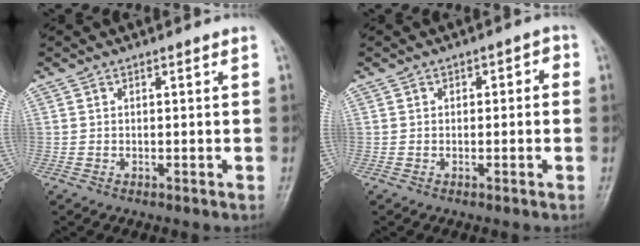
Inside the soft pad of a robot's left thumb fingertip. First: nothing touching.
{"total": 2.6, "force": [-0.2, 1.9, 1.8], "torque": [-0.001, 0.013, -0.012]}